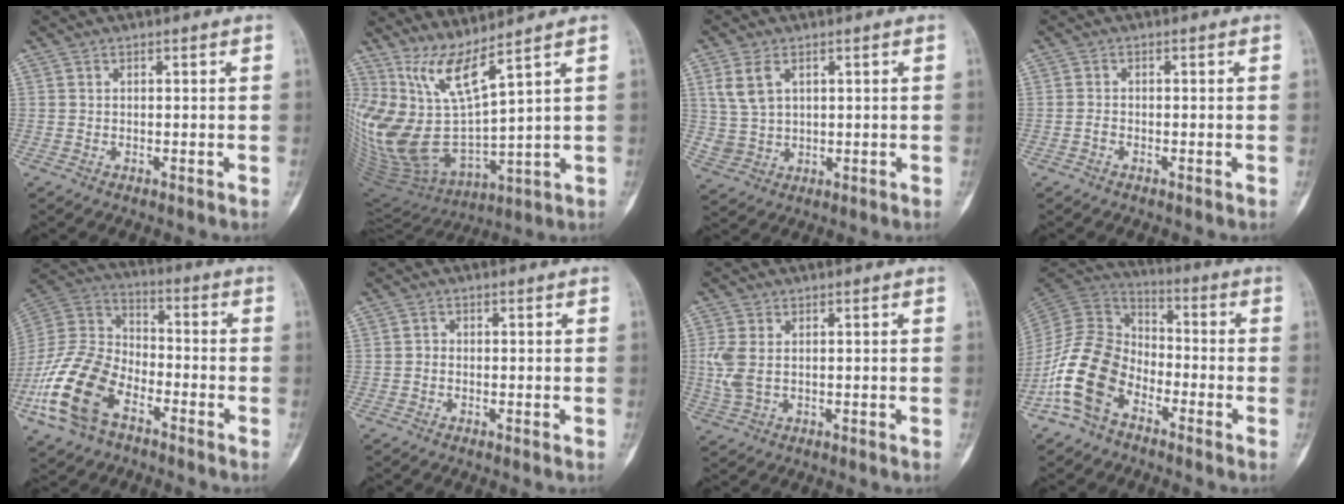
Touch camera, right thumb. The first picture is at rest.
{"total": 15.7, "force": [8.7, 2.8, 12.7], "torque": [-0.263, -0.070, 0.195]}
{"total": 6.6, "force": [2.4, 4.5, 4.2], "torque": [-0.077, -0.005, 0.059]}
{"total": 1.2, "force": [-0.7, 0.7, 0.7], "torque": [-0.012, 0.005, -0.015]}
{"total": 18.3, "force": [-8.8, 10.7, 12.0], "torque": [-0.243, 0.048, -0.178]}
{"total": 0.9, "force": [-0.4, 0.7, 0.4], "torque": [-0.003, 0.003, -0.012]}
{"total": 4.9, "force": [0.3, 2.9, 3.9], "torque": [-0.115, 0.001, 0.011]}
{"total": 14.5, "force": [-7.3, 9.4, 8.3], "torque": [-0.157, 0.061, -0.156]}